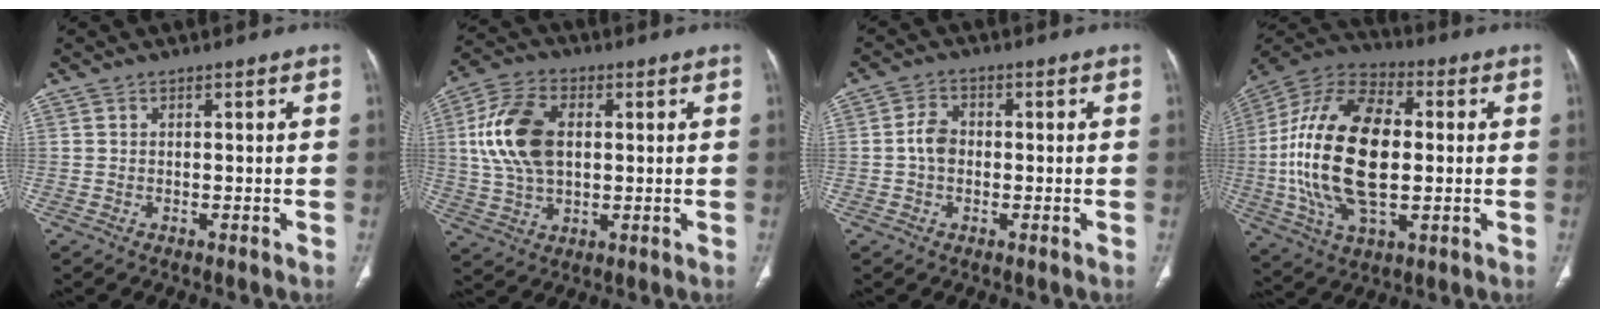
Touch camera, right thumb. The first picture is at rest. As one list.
[{"total": 13.7, "force": [2.1, 8.5, 10.6], "torque": [-0.208, 0.009, 0.038]}, {"total": 3.9, "force": [-0.3, 2.9, 2.5], "torque": [-0.041, 0.012, -0.013]}, {"total": 24.1, "force": [-0.1, 12.8, 20.4], "torque": [-0.410, 0.008, -0.004]}]